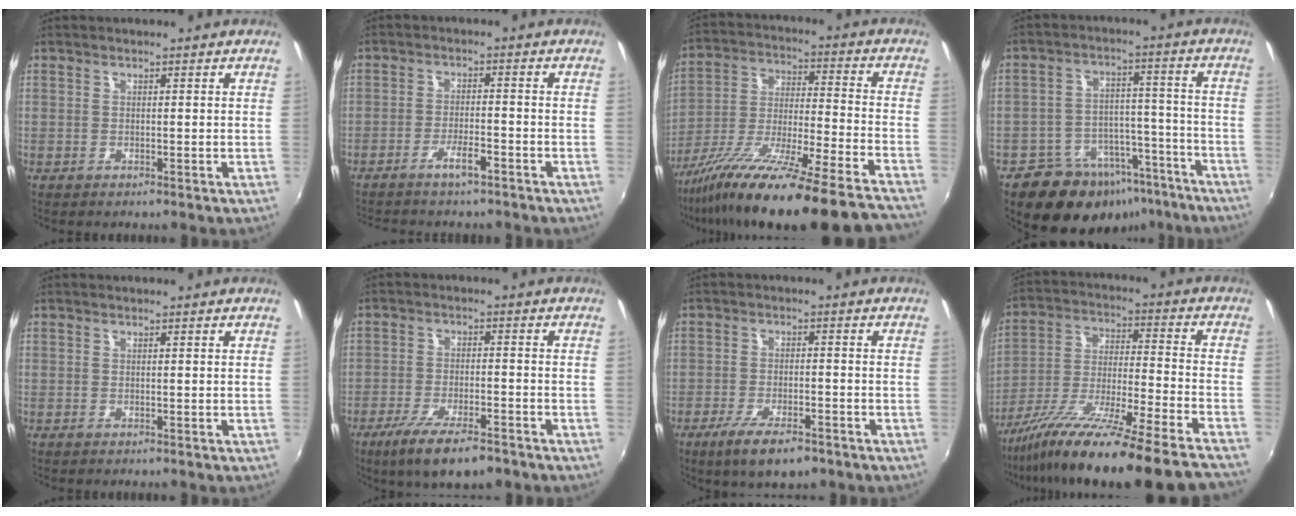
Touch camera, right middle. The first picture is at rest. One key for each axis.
{"total": 4.0, "fx": -3.3, "fy": 0.7, "fz": 2.2, "tx": -0.058, "ty": 0.005, "tz": -0.058}
{"total": 28.4, "fx": -24.0, "fy": 0.2, "fz": 15.3, "tx": -0.252, "ty": -0.080, "tz": -0.375}
{"total": 16.5, "fx": -11.7, "fy": 9.9, "fz": 6.2, "tx": -0.123, "ty": 0.035, "tz": -0.145}
{"total": 0.0}
{"total": 10.8, "fx": -7.5, "fy": 2.8, "fz": 7.2, "tx": -0.158, "ty": -0.031, "tz": -0.127}
{"total": 8.7, "fx": -5.9, "fy": 2.7, "fz": 5.8, "tx": -0.133, "ty": -0.025, "tz": -0.100}
{"total": 25.8, "fx": -21.8, "fy": -1.1, "fz": 13.9, "tx": -0.234, "ty": -0.077, "tz": -0.346}